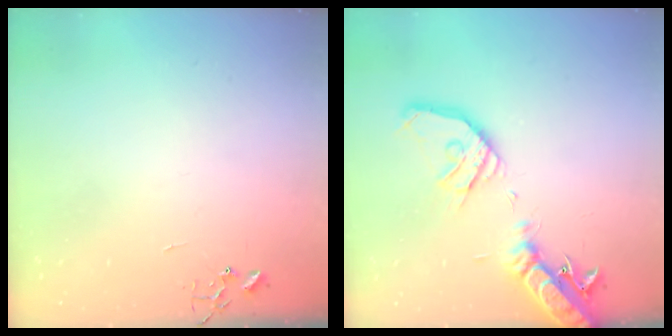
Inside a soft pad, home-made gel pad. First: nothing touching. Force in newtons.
{"total": 20.7, "press": 20.4, "slide": 3.6}